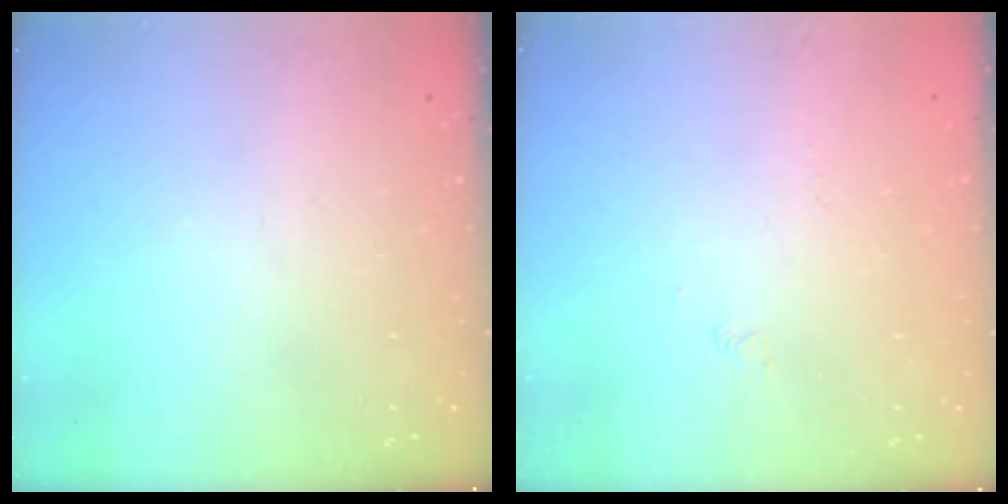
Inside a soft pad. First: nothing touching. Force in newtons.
{"total": 1.7, "press": 1.6, "slide": 0.4}